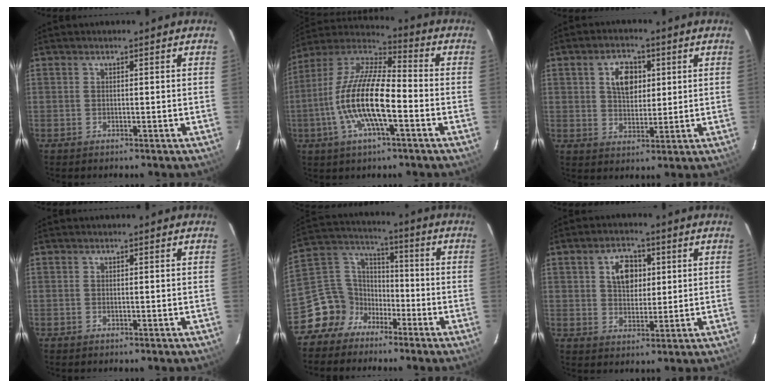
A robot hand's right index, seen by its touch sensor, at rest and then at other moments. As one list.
[{"total": 16.7, "force": [-4.7, 4.8, 15.3], "torque": [-0.302, -0.005, -0.099]}, {"total": 6.9, "force": [2.1, 4.5, 4.9], "torque": [-0.079, 0.015, 0.041]}, {"total": 0.0}, {"total": 10.6, "force": [-6.9, 7.8, 1.6], "torque": [-0.055, 0.053, -0.135]}, {"total": 6.9, "force": [2.0, 4.7, 4.6], "torque": [-0.074, 0.017, 0.039]}]